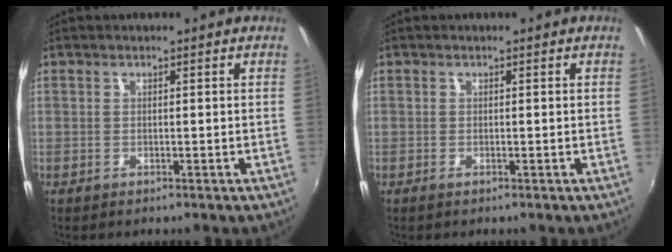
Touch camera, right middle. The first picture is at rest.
{"total": 0.0}